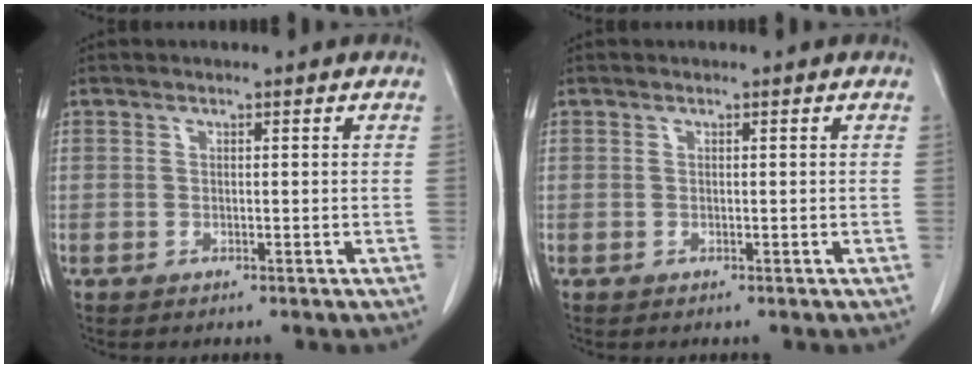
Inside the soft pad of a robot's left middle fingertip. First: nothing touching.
{"total": 0.0}